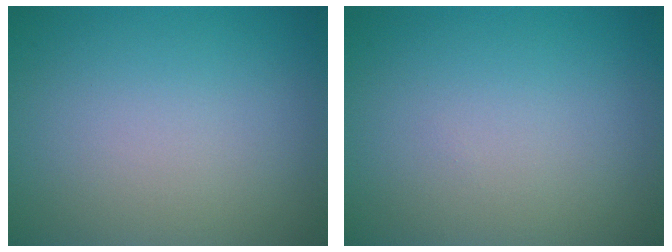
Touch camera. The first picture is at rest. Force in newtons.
{"total": 0.0}